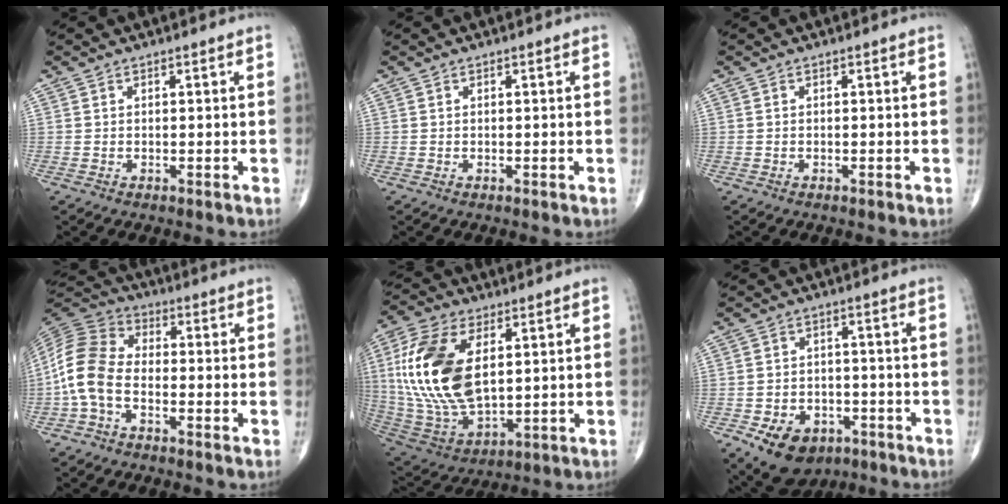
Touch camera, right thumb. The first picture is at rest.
{"total": 0.0}
{"total": 0.0}
{"total": 10.5, "force": [-2.8, 6.6, 7.8], "torque": [-0.159, 0.031, -0.071]}
{"total": 21.3, "force": [4.2, 11.4, 17.4], "torque": [-0.363, -0.021, 0.082]}
{"total": 11.2, "force": [-5.7, 7.8, 5.7], "torque": [-0.077, 0.028, -0.078]}